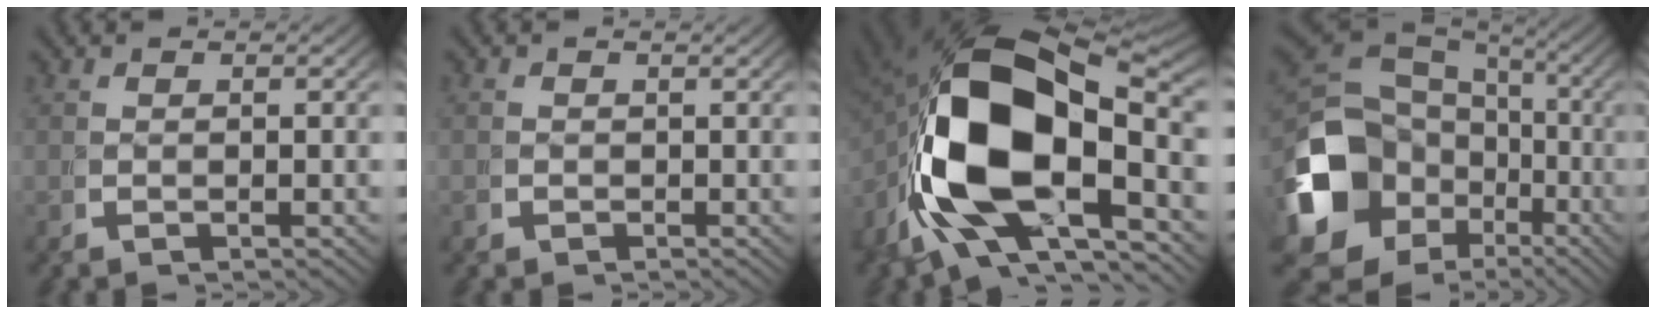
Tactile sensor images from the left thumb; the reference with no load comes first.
{"total": 1.6, "force": [-0.7, 1.3, -0.7], "torque": [0.012, -0.011, -0.013]}
{"total": 21.3, "force": [-0.9, 12.8, 17.0], "torque": [-0.361, -0.052, 0.011]}
{"total": 15.2, "force": [-2.6, 11.6, 9.4], "torque": [-0.209, -0.060, -0.009]}